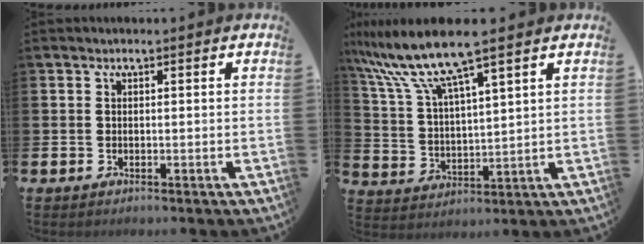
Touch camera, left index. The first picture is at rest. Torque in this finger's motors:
{"motor_torque": [0.60, -0.61, 1.05, 0.21]}